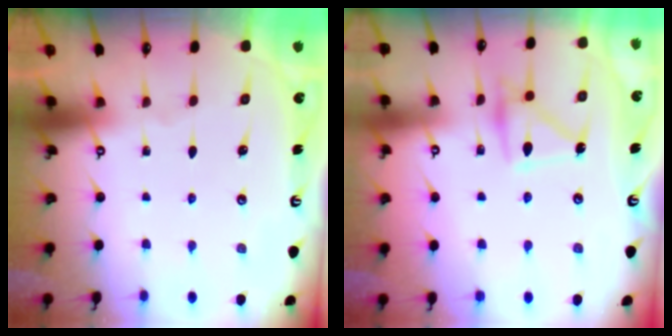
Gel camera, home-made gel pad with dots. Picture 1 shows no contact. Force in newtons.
{"total": 13.3, "press": 13.2, "slide": 0.8}